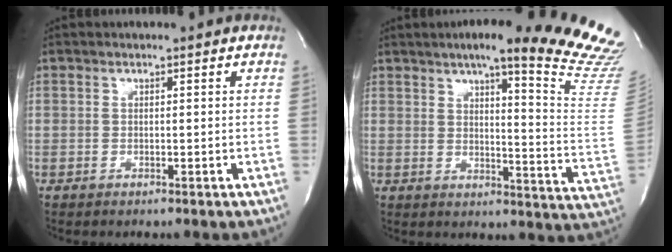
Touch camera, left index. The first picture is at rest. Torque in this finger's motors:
{"motor_torque": [-0.01, -0.02, 0.17, 0.07]}